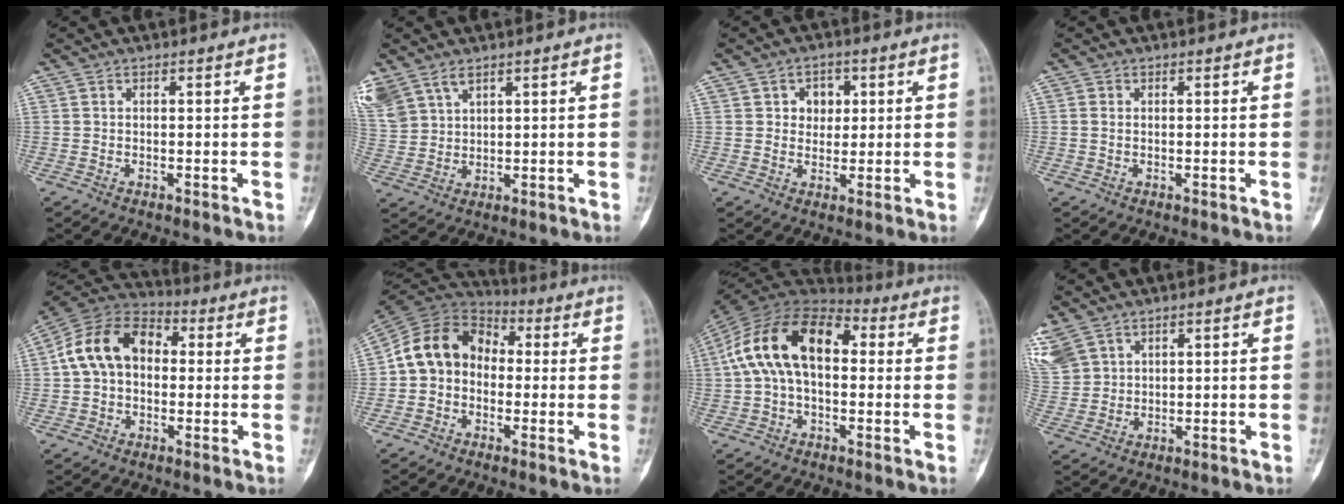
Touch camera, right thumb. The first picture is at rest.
{"total": 11.4, "force": [6.6, 7.4, 5.6], "torque": [-0.149, 0.002, 0.145]}
{"total": 4.7, "force": [1.3, 4.0, 2.3], "torque": [-0.003, 0.000, 0.016]}
{"total": 0.9, "force": [-0.1, 0.7, 0.6], "torque": [-0.015, 0.000, -0.003]}
{"total": 14.1, "force": [1.3, 10.2, 9.6], "torque": [-0.157, 0.038, 0.009]}
{"total": 12.6, "force": [-0.2, 10.4, 7.1], "torque": [-0.106, 0.040, -0.022]}
{"total": 17.6, "force": [2.1, 10.7, 13.9], "torque": [-0.245, 0.048, 0.027]}
{"total": 11.0, "force": [5.8, 7.9, 4.9], "torque": [-0.142, 0.005, 0.130]}